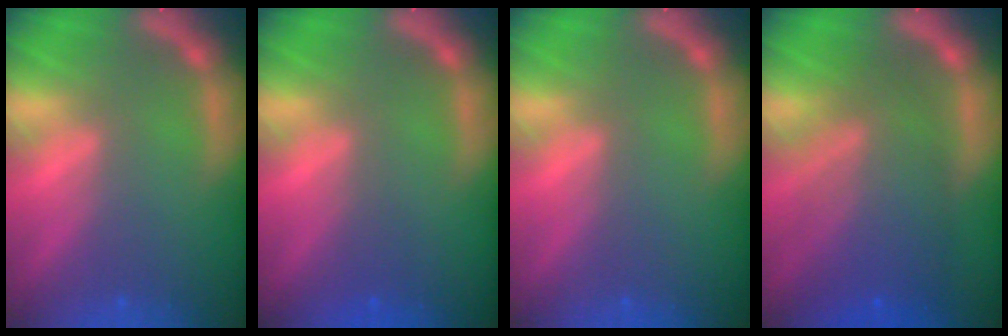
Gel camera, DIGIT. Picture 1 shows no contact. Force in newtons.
{"total": 0.9}
{"total": 0.0}
{"total": 8.5}